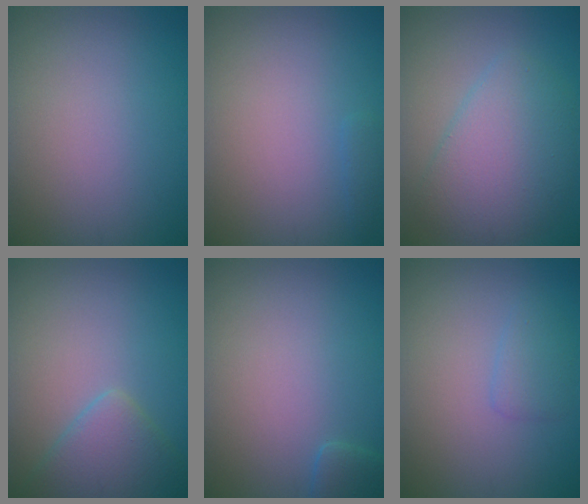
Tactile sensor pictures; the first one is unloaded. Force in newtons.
{"total": 0.7, "press": 0.7, "slide": 0.0}
{"total": 5.3, "press": 5.3, "slide": 0.0}
{"total": 4.0, "press": 4.0, "slide": 0.3}
{"total": 1.6, "press": 1.6, "slide": 0.1}
{"total": 1.5, "press": 1.5, "slide": 0.1}